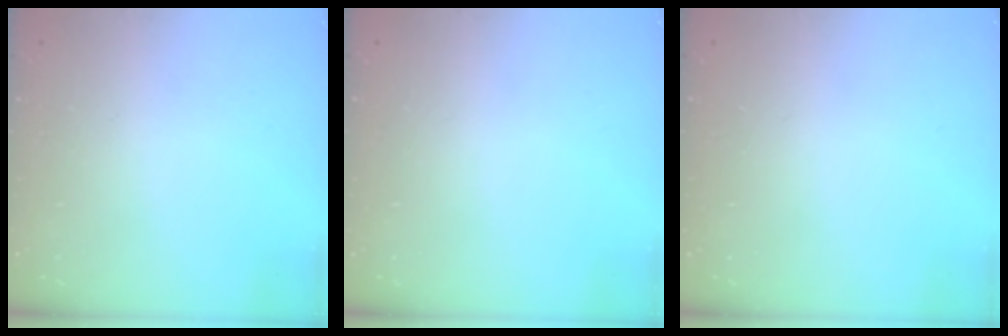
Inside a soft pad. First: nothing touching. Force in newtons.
{"total": 0.0}
{"total": 0.0}